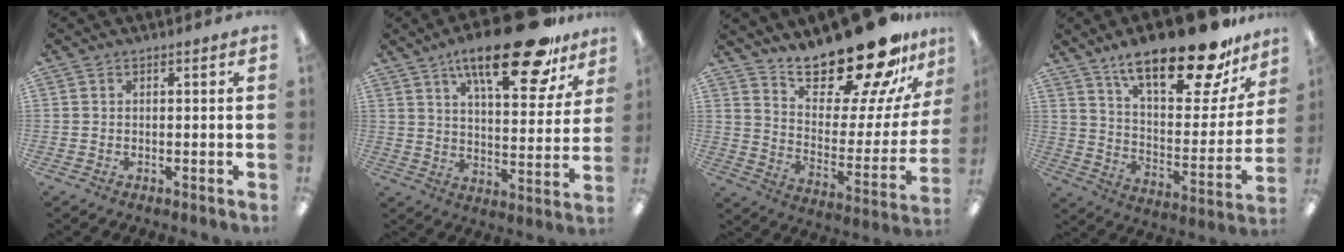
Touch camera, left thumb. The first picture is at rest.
{"total": 22.3, "force": [14.8, 7.0, 15.1], "torque": [-0.223, -0.083, 0.237]}
{"total": 24.4, "force": [20.1, 6.6, 12.1], "torque": [-0.174, -0.152, 0.332]}
{"total": 25.4, "force": [18.2, 8.4, 15.6], "torque": [-0.236, -0.117, 0.300]}